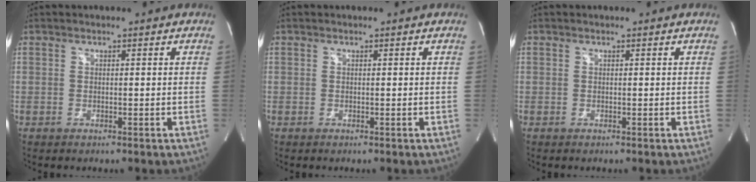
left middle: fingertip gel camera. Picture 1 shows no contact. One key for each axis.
{"total": 0.0}
{"total": 0.0}